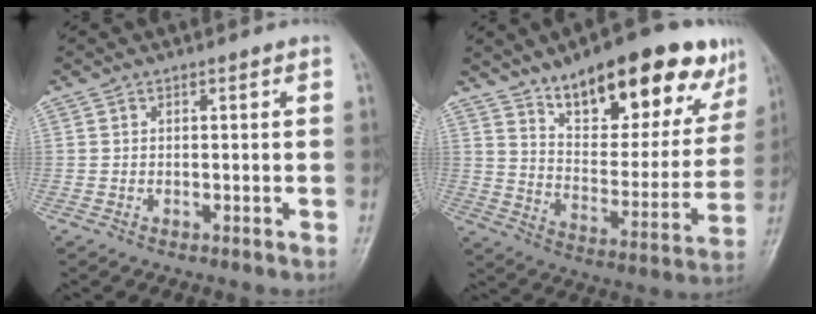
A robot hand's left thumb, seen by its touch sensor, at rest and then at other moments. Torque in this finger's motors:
{"motor_torque": [1.20, 1.21, 1.49, -1.28, 0.31]}